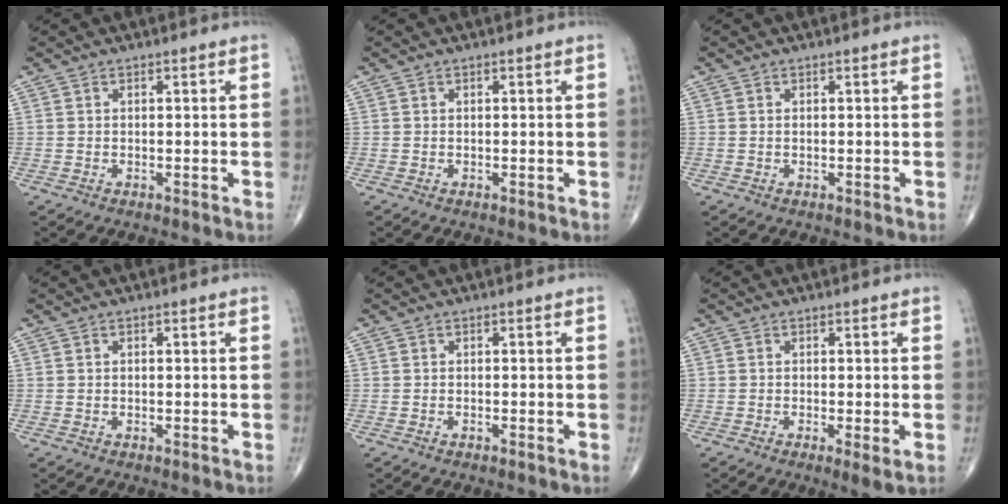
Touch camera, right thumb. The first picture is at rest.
{"total": 0.0}
{"total": 0.0}
{"total": 0.0}
{"total": 0.0}
{"total": 2.5, "force": [-0.6, 0.4, 2.4], "torque": [-0.049, -0.011, -0.013]}